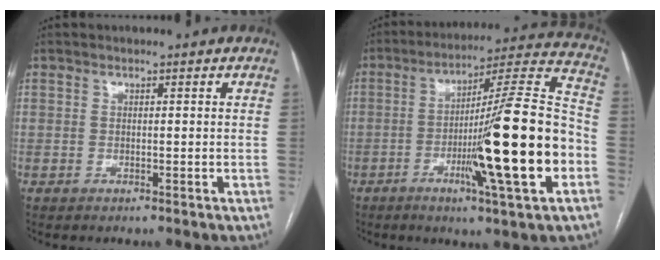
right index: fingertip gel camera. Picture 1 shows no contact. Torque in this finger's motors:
{"motor_torque": [1.93, -0.21, 1.05, 0.21]}